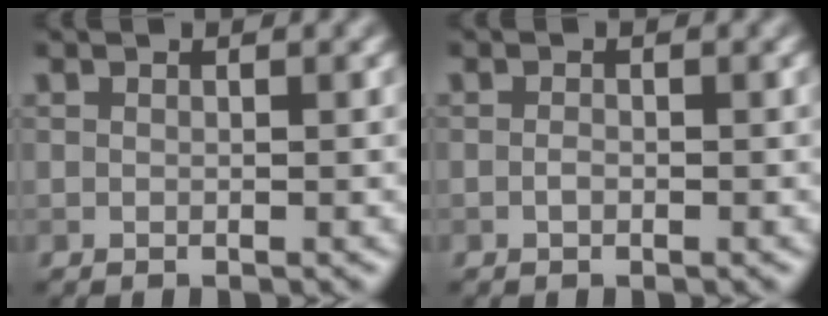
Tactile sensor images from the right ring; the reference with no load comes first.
{"total": 0.6, "force": [-0.4, 0.3, 0.4], "torque": [-0.010, -0.001, -0.008]}